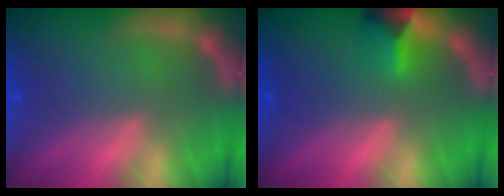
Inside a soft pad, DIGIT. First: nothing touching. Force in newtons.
{"total": 2.9}